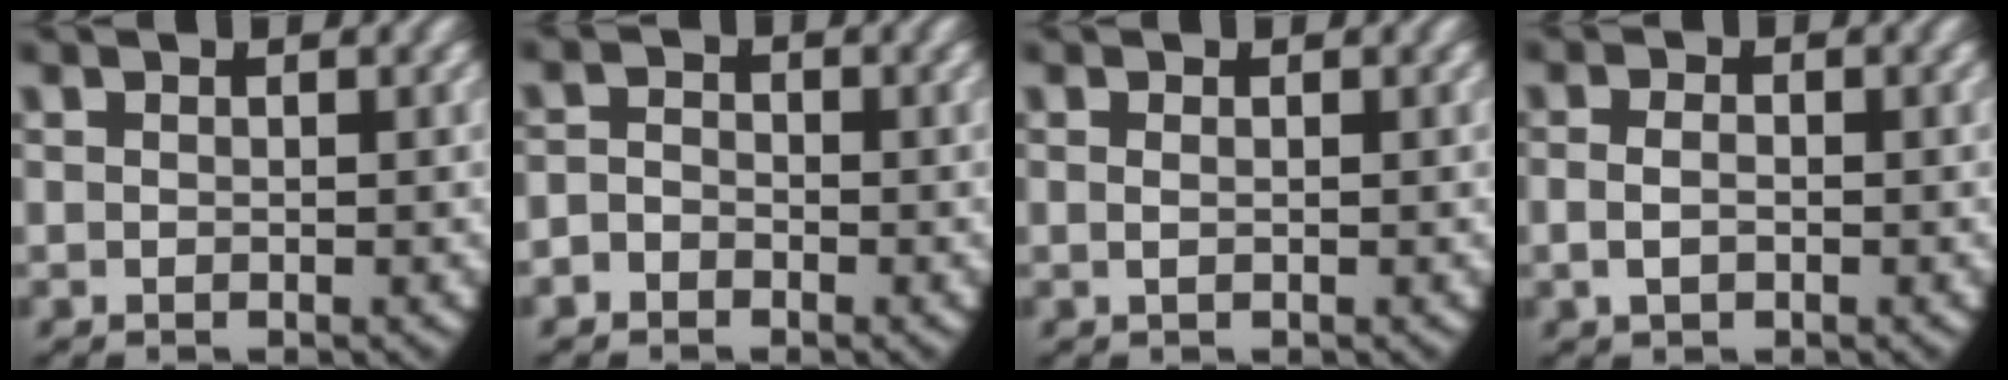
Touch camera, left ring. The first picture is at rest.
{"total": 2.0, "force": [-1.2, 1.6, 0.2], "torque": [-0.011, -0.013, -0.021]}
{"total": 0.5, "force": [-0.1, -0.4, 0.3], "torque": [-0.013, -0.009, 0.004]}
{"total": 1.5, "force": [-0.5, 0.9, 1.1], "torque": [-0.035, -0.011, 0.000]}